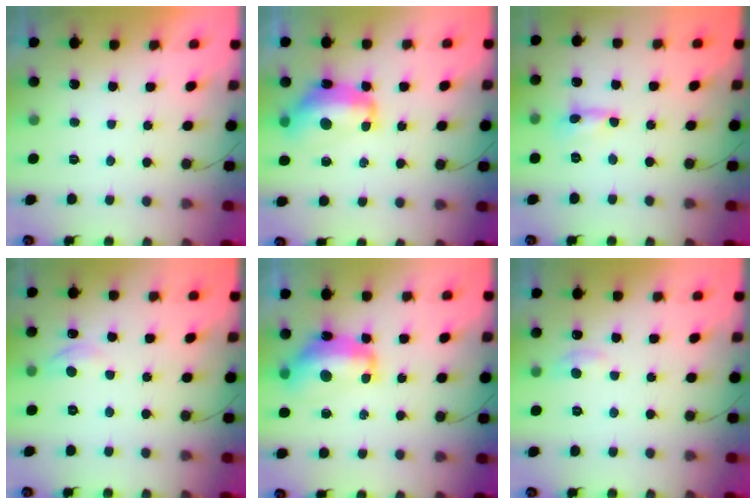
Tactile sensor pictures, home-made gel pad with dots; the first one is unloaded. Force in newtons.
{"total": 13.9, "press": 13.9, "slide": 1.0}
{"total": 0.8, "press": 0.7, "slide": 0.1}
{"total": 4.7, "press": 4.7, "slide": 0.7}
{"total": 13.9, "press": 13.9, "slide": 1.0}
{"total": 6.8, "press": 6.7, "slide": 0.9}